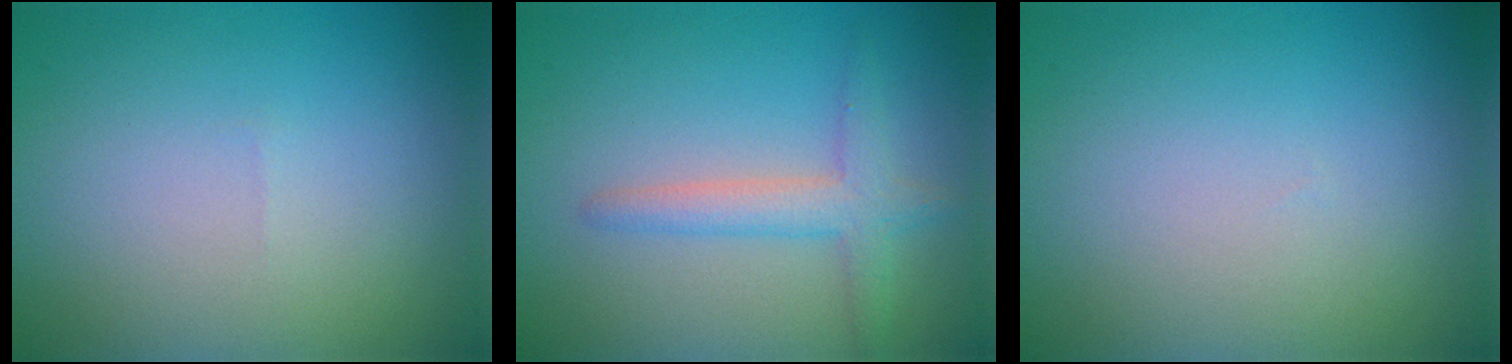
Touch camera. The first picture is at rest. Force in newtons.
{"total": 2.6, "press": 2.6, "slide": 0.2}
{"total": 0.0}